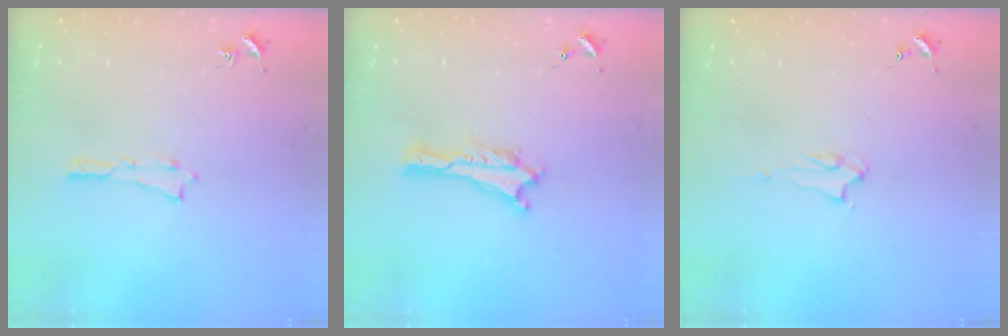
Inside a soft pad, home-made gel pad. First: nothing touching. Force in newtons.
{"total": 0.0}
{"total": 2.0, "press": 2.0, "slide": 0.2}